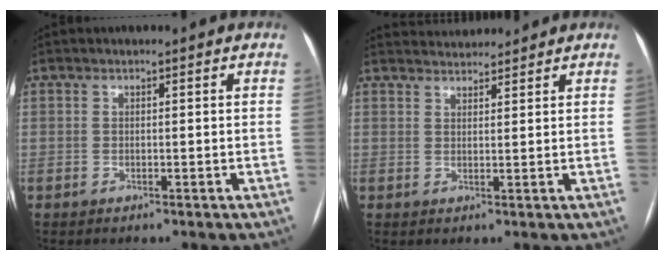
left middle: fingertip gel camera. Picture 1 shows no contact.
{"total": 4.5, "force": [4.5, 0.4, 0.2], "torque": [-0.010, 0.026, 0.070]}